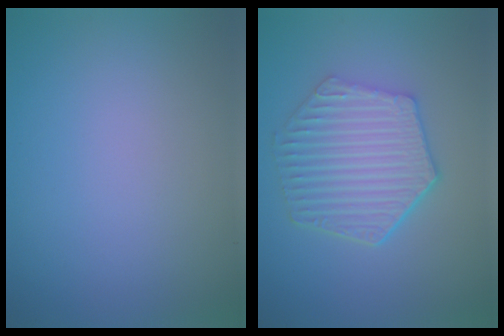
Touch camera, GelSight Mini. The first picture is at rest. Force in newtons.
{"total": 6.1, "press": 4.7, "slide": 3.8}